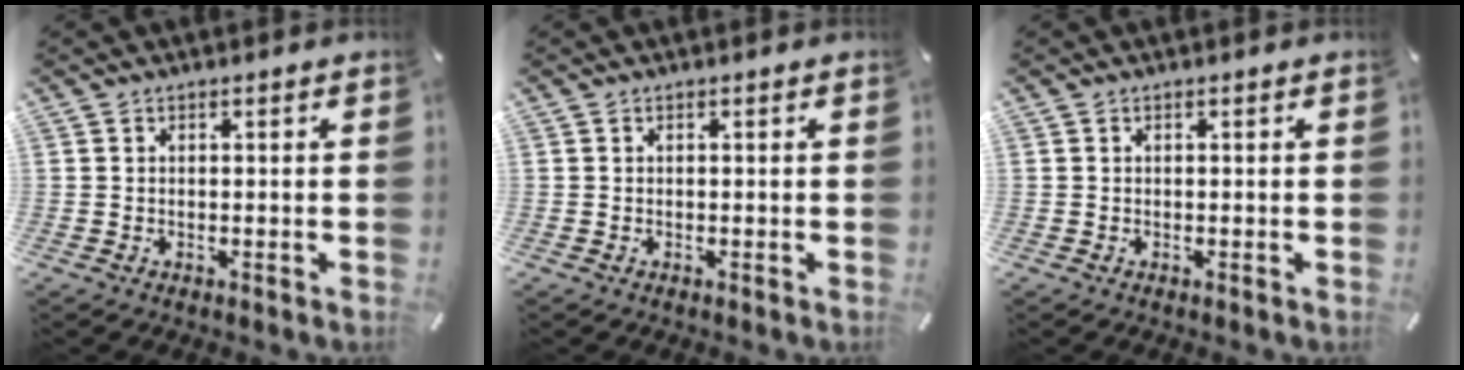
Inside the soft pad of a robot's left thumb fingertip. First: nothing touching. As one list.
[{"total": 0.0}, {"total": 0.0}]